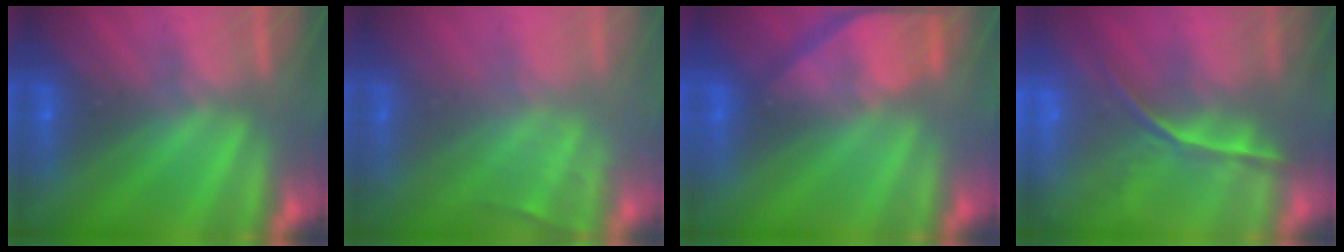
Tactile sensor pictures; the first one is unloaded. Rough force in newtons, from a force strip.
{"total": 2.4}
{"total": 4.4}
{"total": 5.5}